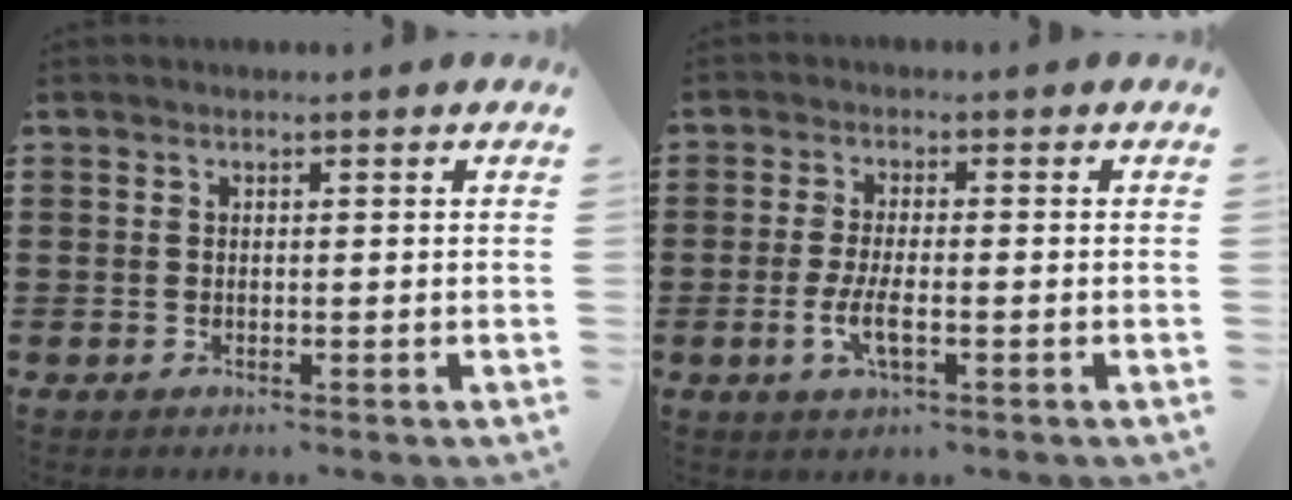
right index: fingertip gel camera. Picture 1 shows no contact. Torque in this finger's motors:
{"motor_torque": [1.45, 0.69, 0.47, 0.14]}